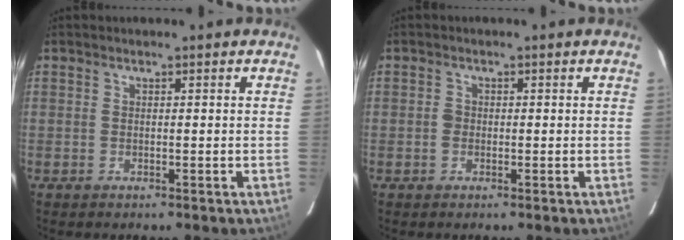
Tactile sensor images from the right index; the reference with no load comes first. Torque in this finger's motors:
{"motor_torque": [0.23, 0.14, 0.12, 0.02]}